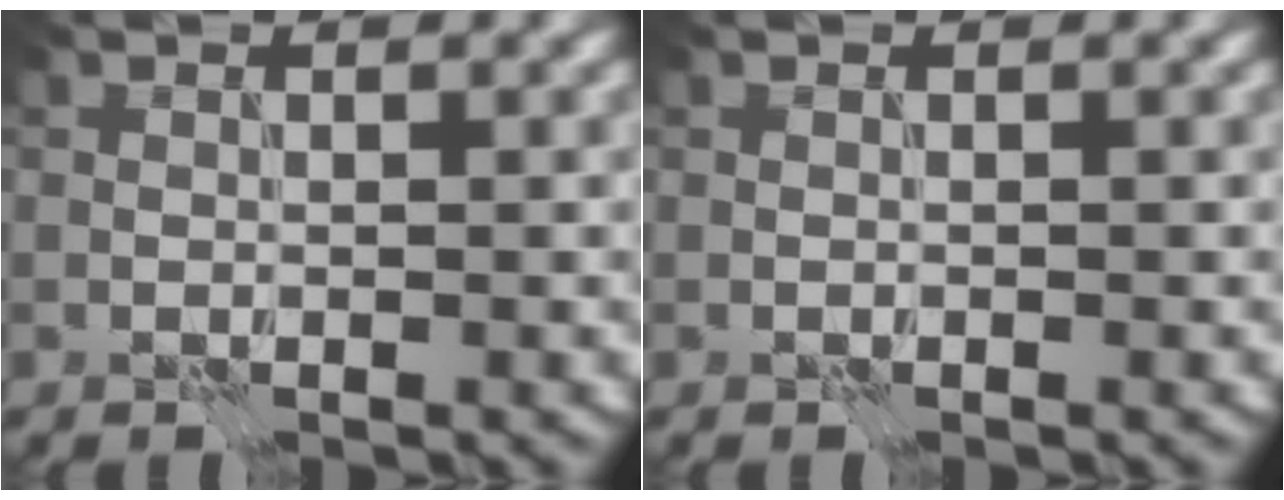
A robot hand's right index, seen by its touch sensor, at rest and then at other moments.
{"total": 0.0}